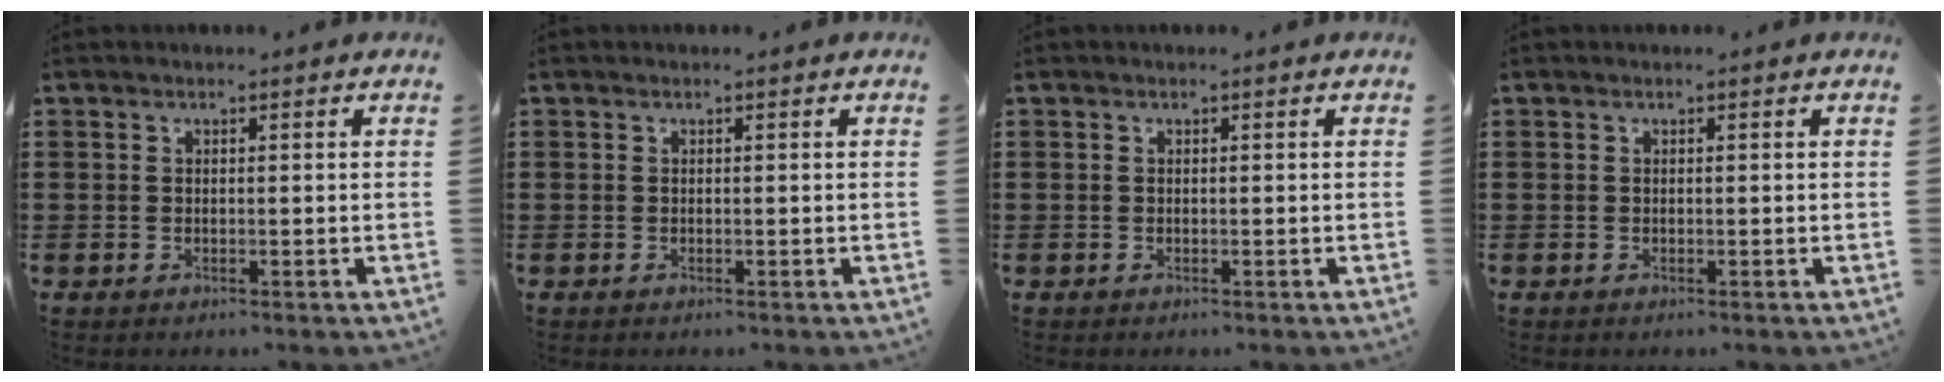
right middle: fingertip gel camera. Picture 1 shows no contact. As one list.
[{"total": 0.0}, {"total": 0.0}, {"total": 0.0}]